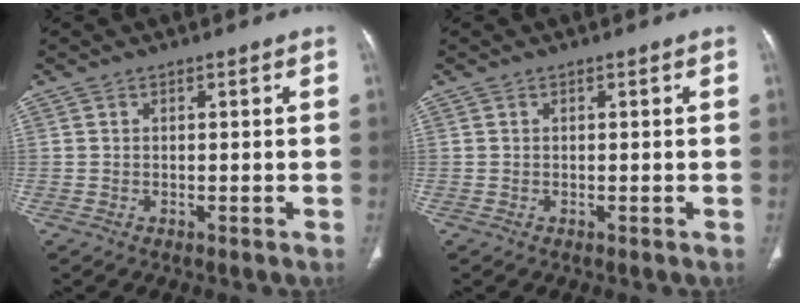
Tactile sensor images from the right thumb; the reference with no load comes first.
{"total": 0.0}